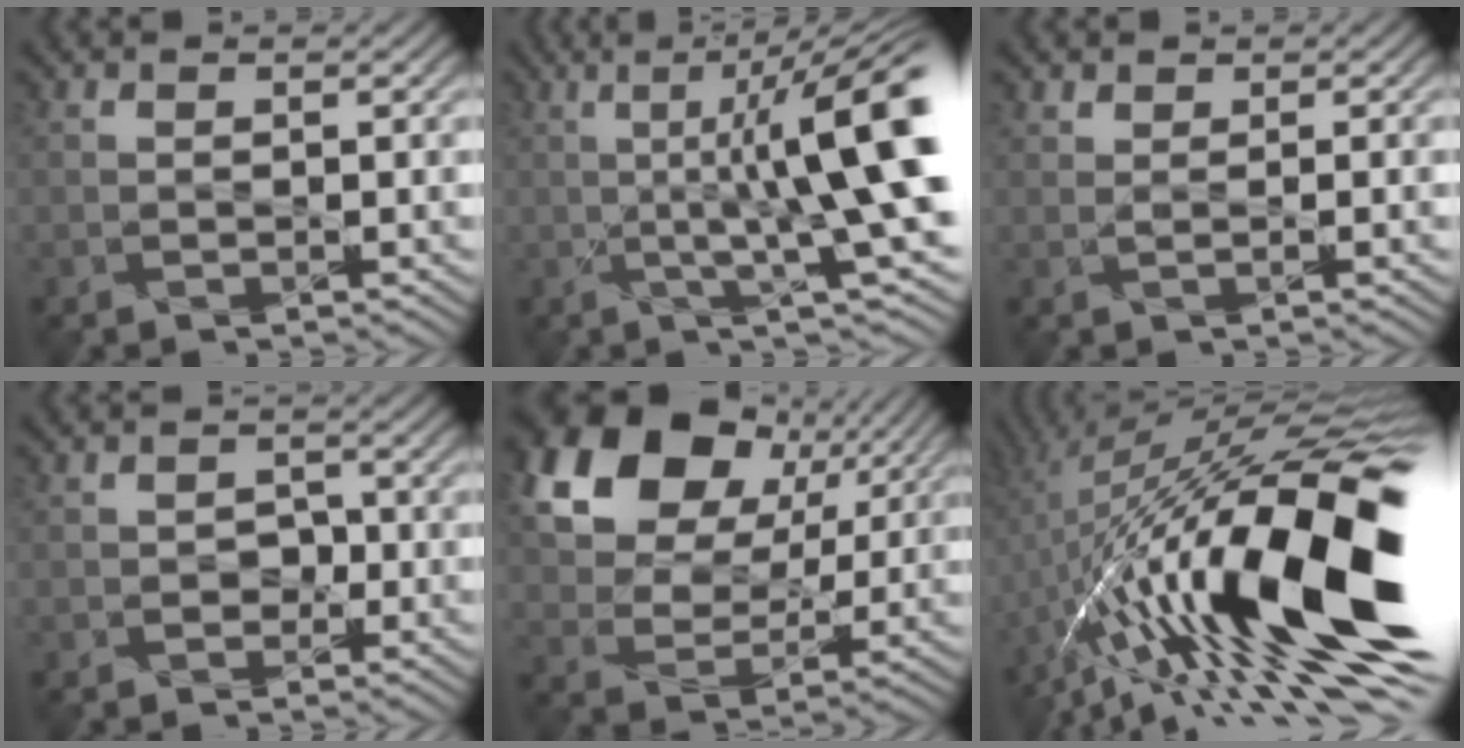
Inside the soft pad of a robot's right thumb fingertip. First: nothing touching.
{"total": 12.3, "force": [0.5, 2.3, 12.1], "torque": [-0.172, 0.011, 0.013]}
{"total": 0.7, "force": [0.5, 0.1, 0.4], "torque": [-0.011, -0.004, 0.013]}
{"total": 1.4, "force": [-0.8, 1.2, 0.0], "torque": [0.001, -0.005, -0.010]}
{"total": 19.3, "force": [10.1, 13.1, 9.9], "torque": [-0.260, 0.056, 0.220]}
{"total": 21.2, "force": [-4.1, 7.5, 19.4], "torque": [-0.332, 0.003, -0.078]}